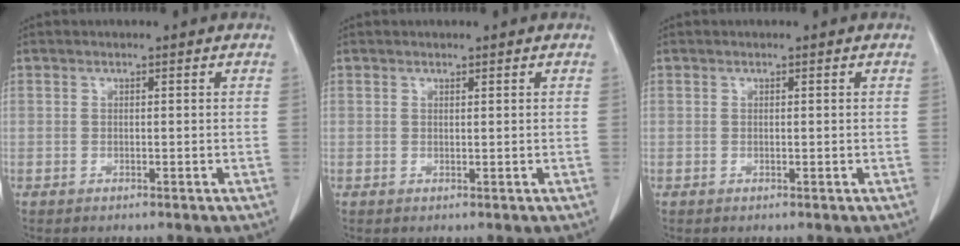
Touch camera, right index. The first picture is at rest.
{"total": 0.0}
{"total": 0.0}